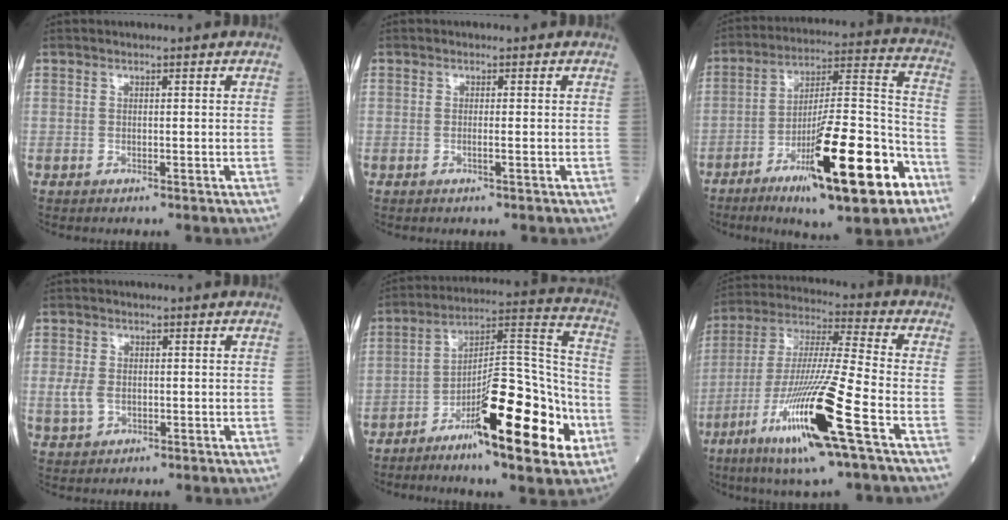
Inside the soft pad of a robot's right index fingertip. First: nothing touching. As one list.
[{"total": 0.6, "force": [-0.1, -0.2, 0.5], "torque": [-0.011, 0.001, -0.002]}, {"total": 21.5, "force": [-10.7, 3.0, 18.4], "torque": [-0.277, -0.014, -0.161]}, {"total": 3.3, "force": [-0.2, 2.3, 2.3], "torque": [-0.059, 0.001, 0.003]}, {"total": 18.9, "force": [-8.3, 3.4, 16.6], "torque": [-0.261, 0.008, -0.124]}, {"total": 18.8, "force": [-8.3, 0.0, 16.8], "torque": [-0.352, -0.033, -0.155]}]